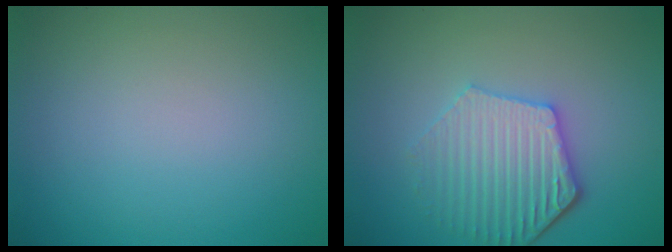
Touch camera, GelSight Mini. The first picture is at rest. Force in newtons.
{"total": 5.1, "press": 4.2, "slide": 2.9}